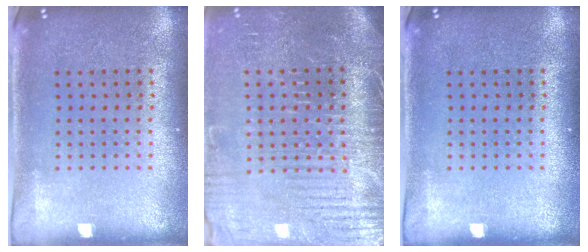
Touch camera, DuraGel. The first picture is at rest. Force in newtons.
{"total": 4.3, "press": 4.0, "slide": 1.6}
{"total": 0.0}